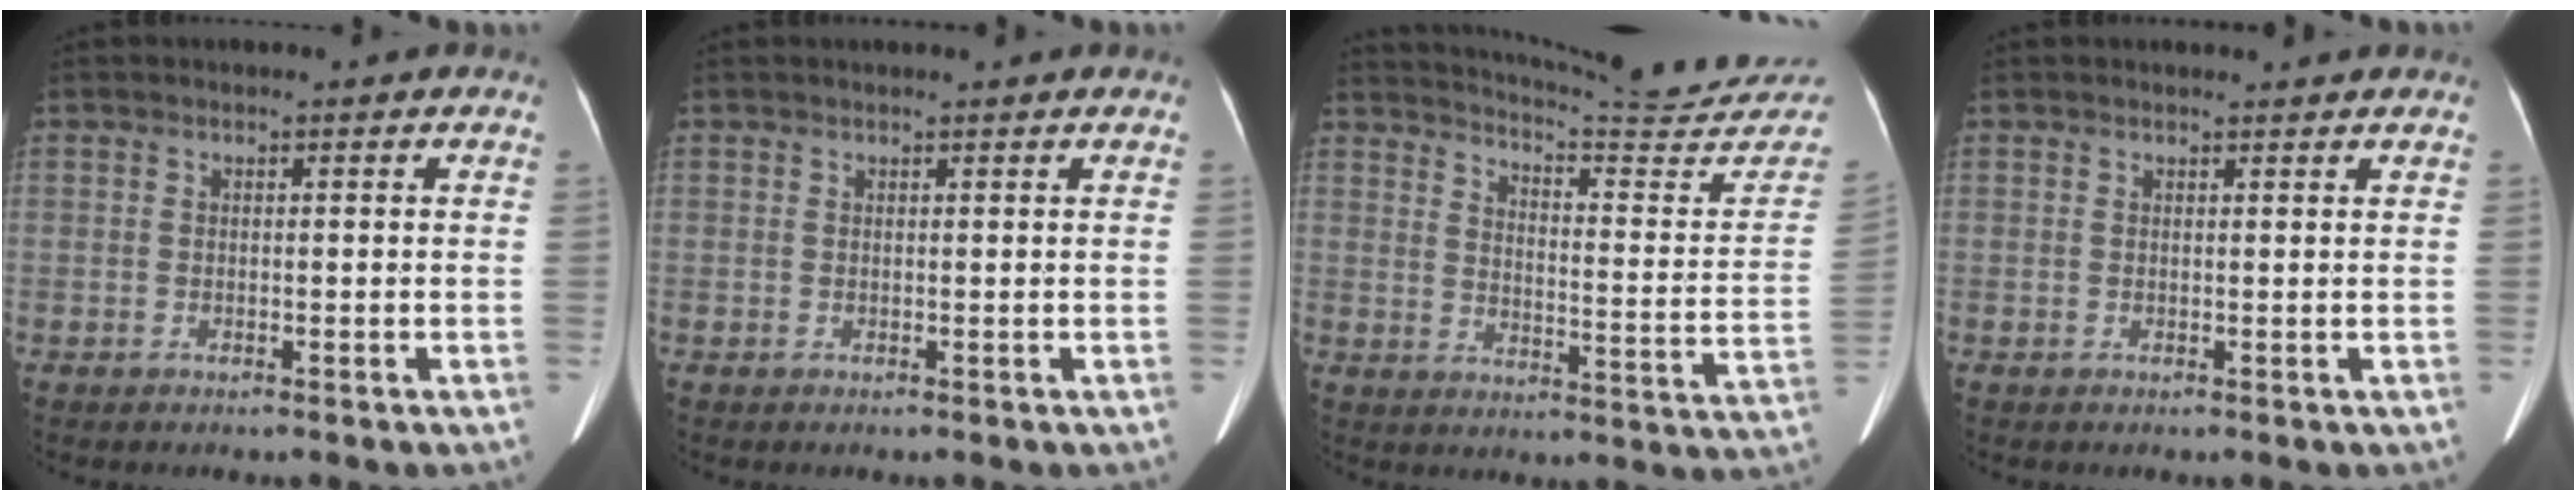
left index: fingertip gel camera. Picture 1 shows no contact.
{"total": 1.9, "force": [1.8, -0.1, 0.7], "torque": [-0.010, 0.016, 0.023]}
{"total": 23.6, "force": [22.8, -0.5, 6.3], "torque": [-0.105, -0.123, 0.277]}
{"total": 2.4, "force": [2.3, 0.3, 0.5], "torque": [-0.011, 0.008, 0.026]}